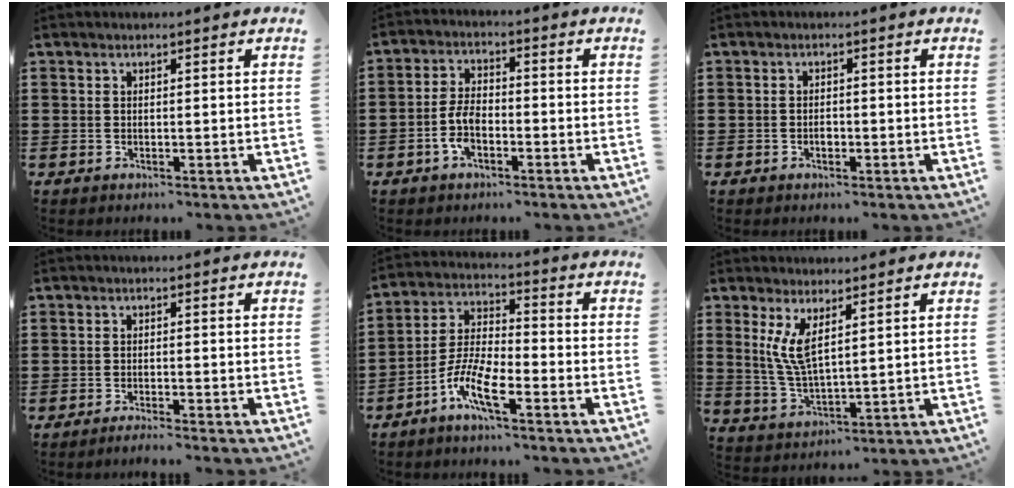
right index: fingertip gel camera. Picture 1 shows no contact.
{"total": 5.2, "force": [-2.1, 2.5, 4.1], "torque": [-0.100, -0.002, -0.045]}
{"total": 1.2, "force": [-0.5, 0.7, 0.8], "torque": [-0.019, -0.005, -0.007]}
{"total": 1.5, "force": [-1.4, -0.3, 0.3], "torque": [-0.006, 0.002, -0.028]}
{"total": 7.6, "force": [-4.8, 1.9, 5.7], "torque": [-0.143, -0.013, -0.096]}
{"total": 5.9, "force": [2.5, 2.0, 5.0], "torque": [-0.127, -0.009, 0.039]}